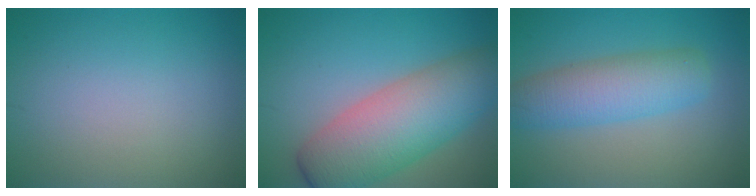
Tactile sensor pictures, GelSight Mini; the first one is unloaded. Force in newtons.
{"total": 9.2, "press": 9.2, "slide": 0.5}
{"total": 5.4, "press": 5.4, "slide": 0.3}